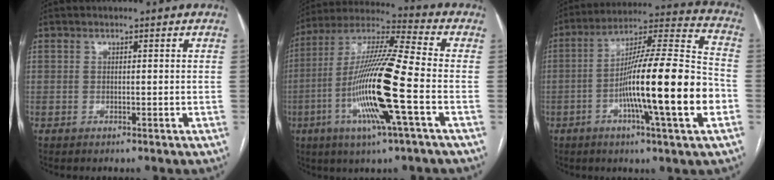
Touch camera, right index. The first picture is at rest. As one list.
[{"total": 17.8, "force": [-4.8, 0.2, 17.2], "torque": [-0.341, -0.010, -0.098]}, {"total": 20.1, "force": [-5.1, 0.5, 19.5], "torque": [-0.308, 0.002, -0.085]}]